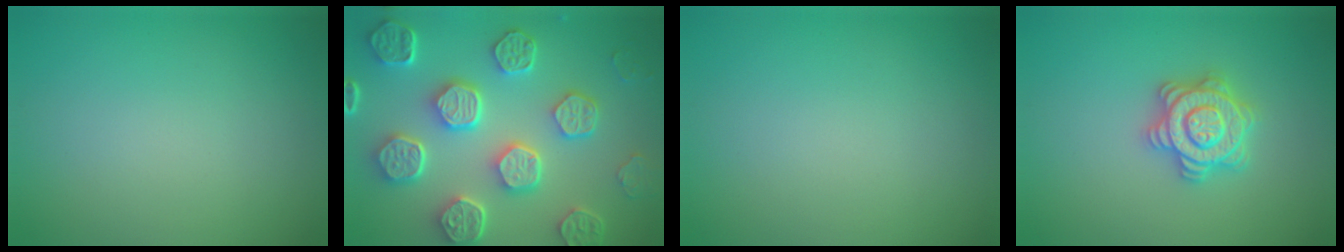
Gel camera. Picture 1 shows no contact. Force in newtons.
{"total": 8.3, "press": 6.2, "slide": 5.6}
{"total": 0.0}
{"total": 4.4, "press": 4.3, "slide": 0.7}